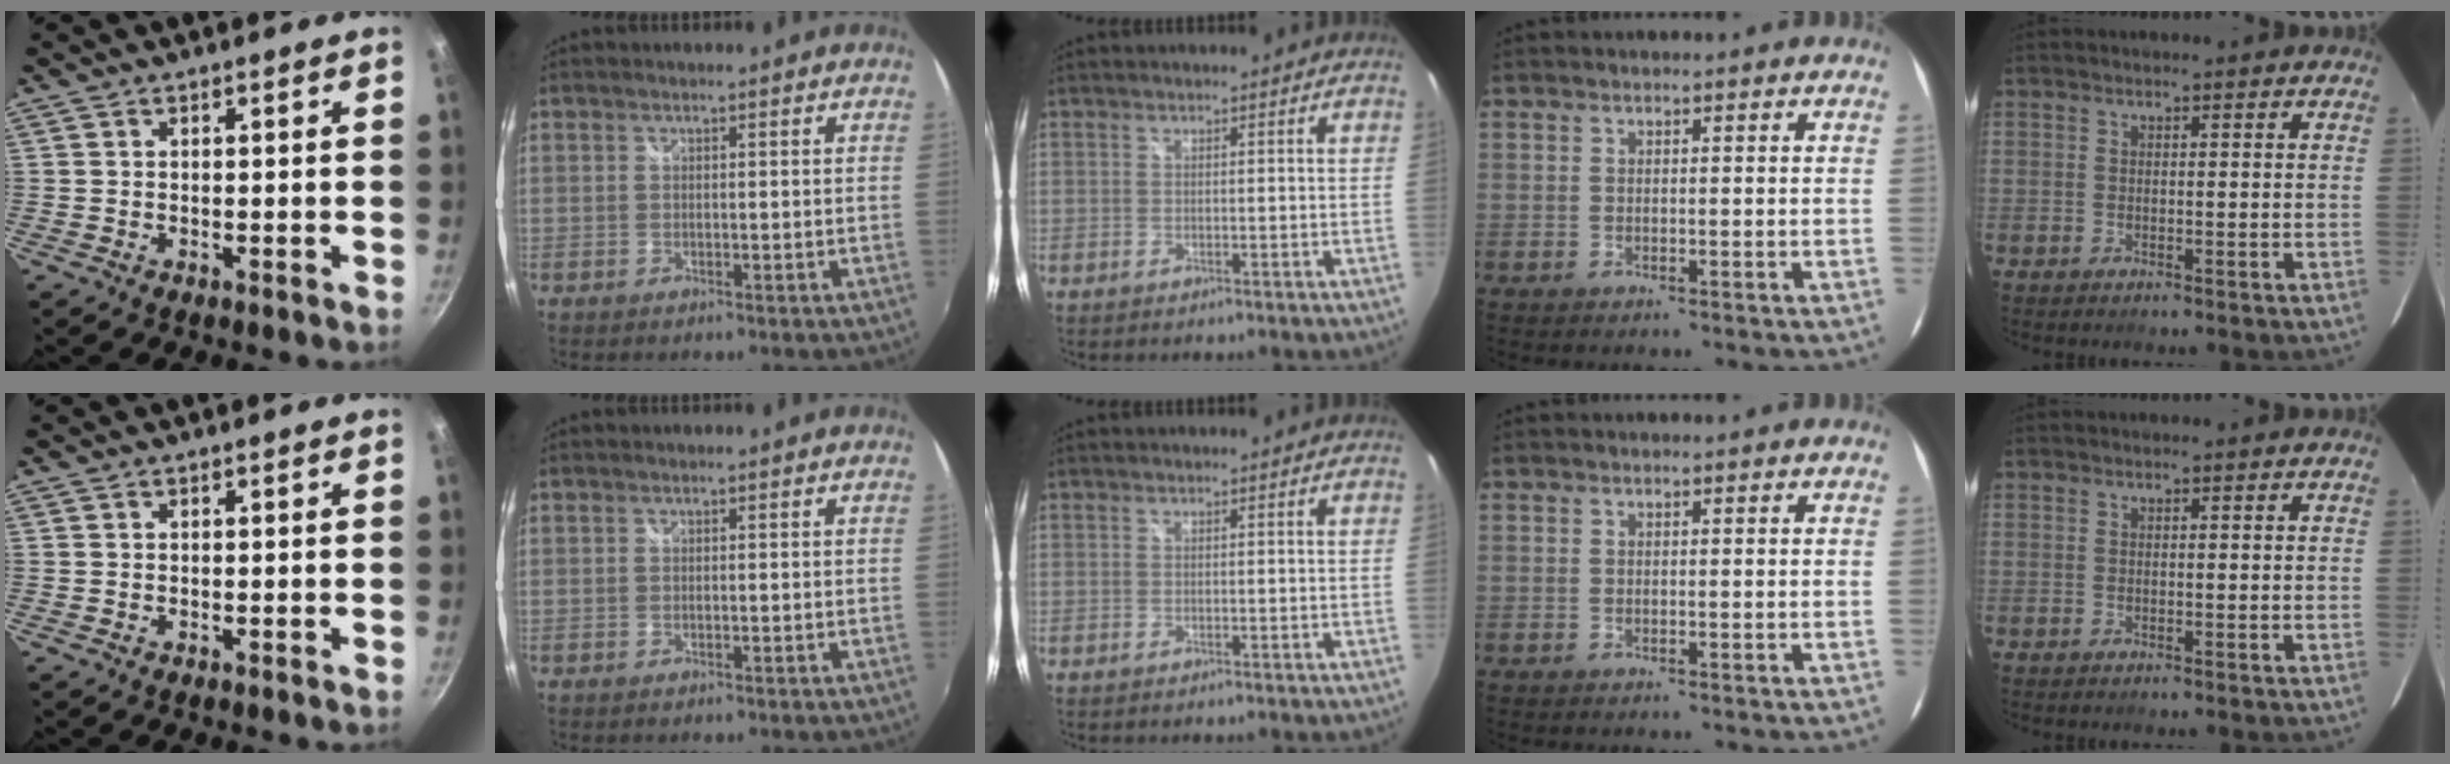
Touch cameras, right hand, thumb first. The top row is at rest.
{}